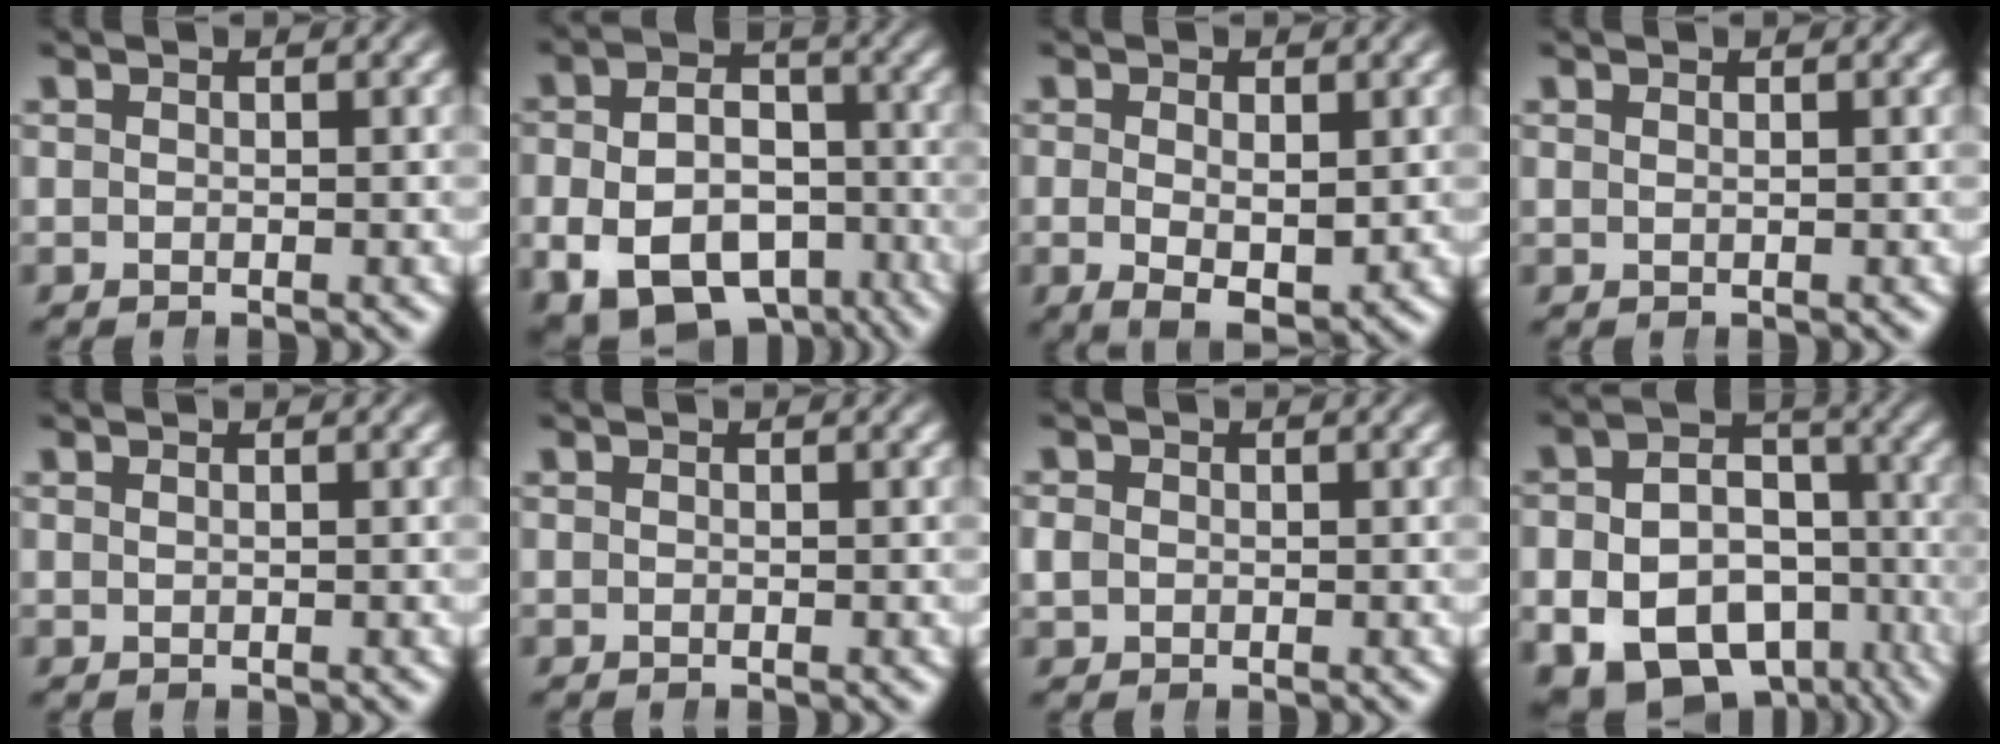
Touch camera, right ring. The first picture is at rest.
{"total": 12.1, "force": [-5.7, 8.8, 6.1], "torque": [-0.101, -0.047, -0.080]}
{"total": 4.5, "force": [-1.7, 2.1, 3.6], "torque": [-0.058, -0.032, -0.009]}
{"total": 0.9, "force": [0.5, -0.7, 0.1], "torque": [0.007, -0.002, 0.012]}
{"total": 0.7, "force": [0.3, -0.7, 0.0], "torque": [0.006, -0.004, 0.009]}
{"total": 0.0}
{"total": 0.9, "force": [0.0, 0.9, 0.4], "torque": [-0.011, -0.007, 0.007]}
{"total": 16.1, "force": [-6.0, 12.5, 8.0], "torque": [-0.149, -0.065, -0.086]}